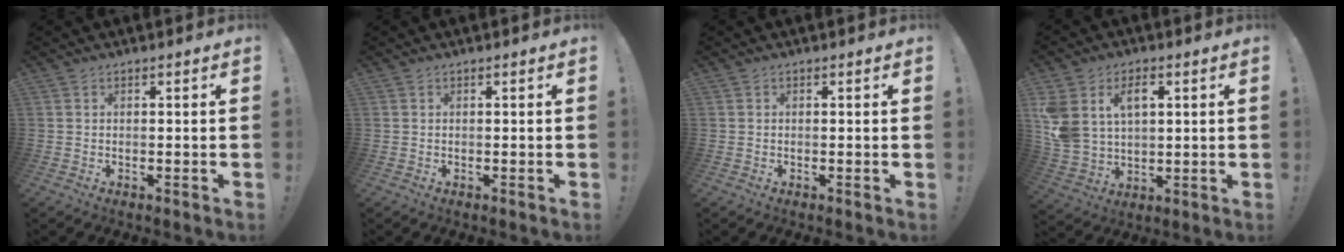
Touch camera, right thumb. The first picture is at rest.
{"total": 0.0}
{"total": 0.0}
{"total": 11.1, "force": [4.5, 7.9, 6.3], "torque": [-0.119, -0.016, 0.087]}